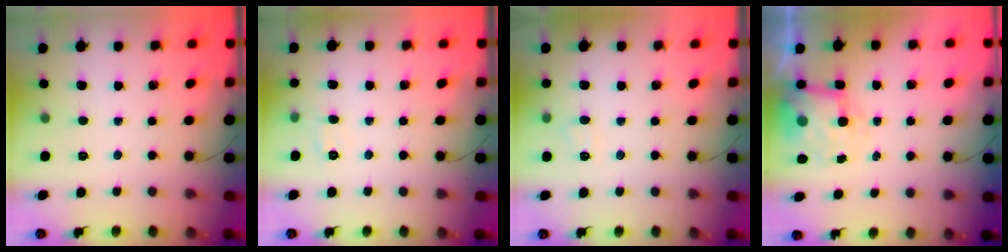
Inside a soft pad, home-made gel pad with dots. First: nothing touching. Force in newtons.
{"total": 5.5, "press": 5.4, "slide": 1.2}
{"total": 4.7, "press": 4.5, "slide": 1.1}
{"total": 6.2, "press": 6.2, "slide": 0.5}